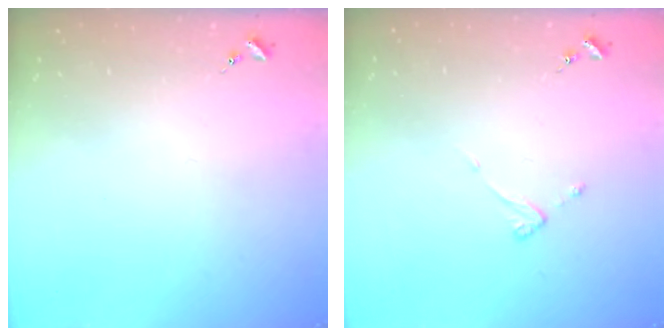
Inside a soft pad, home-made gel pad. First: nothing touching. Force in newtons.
{"total": 3.5, "press": 3.5, "slide": 0.3}